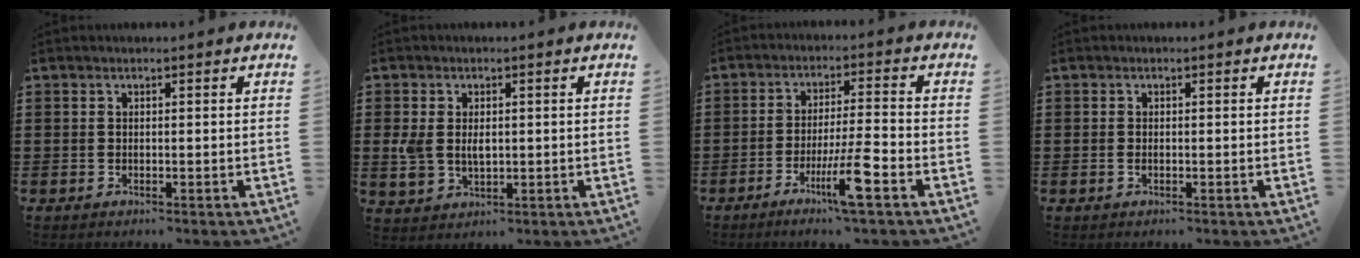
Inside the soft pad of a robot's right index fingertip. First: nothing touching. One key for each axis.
{"total": 4.0, "fx": 0.3, "fy": 2.7, "fz": 2.9, "tx": -0.076, "ty": 0.003, "tz": 0.000}
{"total": 8.1, "fx": -4.1, "fy": 0.0, "fz": 7.0, "tx": -0.131, "ty": -0.011, "tz": -0.075}
{"total": 0.7, "fx": -0.2, "fy": 0.3, "fz": 0.6, "tx": -0.013, "ty": -0.002, "tz": -0.003}